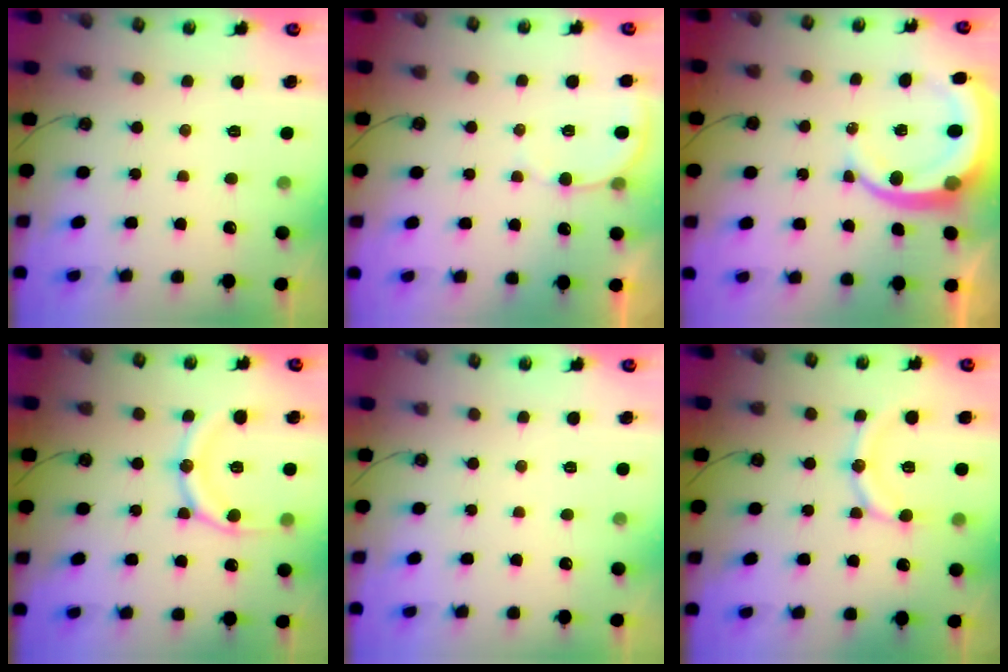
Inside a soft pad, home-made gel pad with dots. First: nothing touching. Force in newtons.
{"total": 5.0, "press": 4.9, "slide": 0.3}
{"total": 10.0, "press": 9.9, "slide": 1.4}
{"total": 14.6, "press": 14.5, "slide": 1.6}
{"total": 0.0}
{"total": 12.7, "press": 12.4, "slide": 2.7}